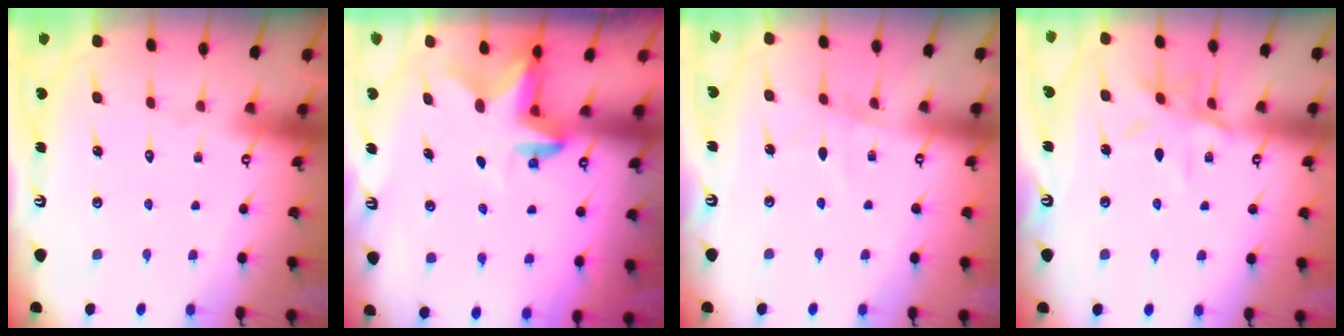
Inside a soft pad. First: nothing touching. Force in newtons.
{"total": 2.9, "press": 2.9, "slide": 0.5}
{"total": 2.9, "press": 2.9, "slide": 0.4}
{"total": 9.0, "press": 9.0, "slide": 0.6}